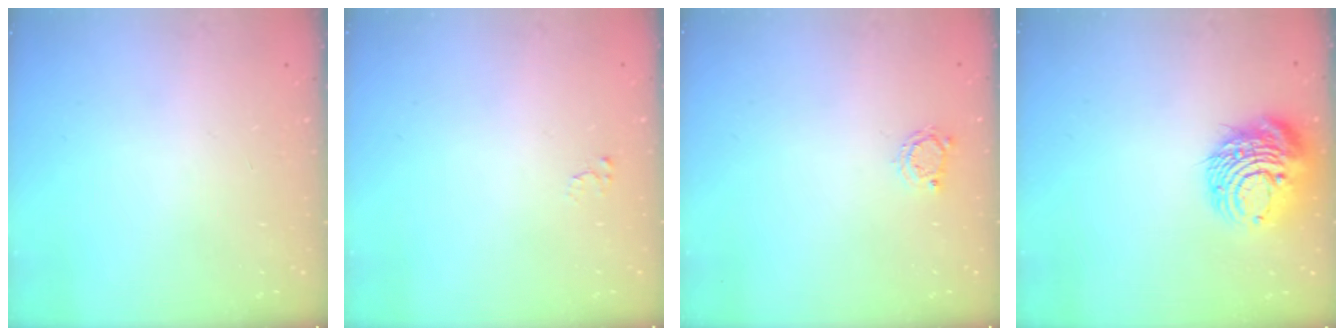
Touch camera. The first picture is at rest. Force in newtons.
{"total": 2.4, "press": 2.4, "slide": 0.2}
{"total": 2.8, "press": 2.7, "slide": 0.4}
{"total": 13.0, "press": 12.9, "slide": 1.5}